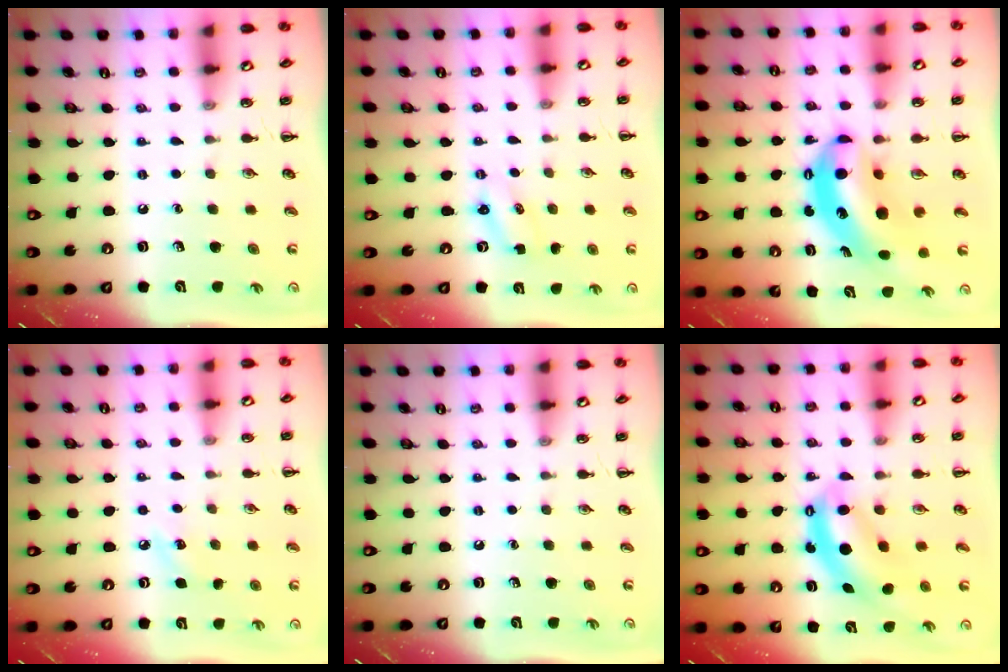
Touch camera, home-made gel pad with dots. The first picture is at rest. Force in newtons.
{"total": 2.4, "press": 2.4, "slide": 0.6}
{"total": 8.6, "press": 8.4, "slide": 1.9}
{"total": 4.6, "press": 4.4, "slide": 1.3}
{"total": 0.0}
{"total": 6.5, "press": 6.4, "slide": 1.0}